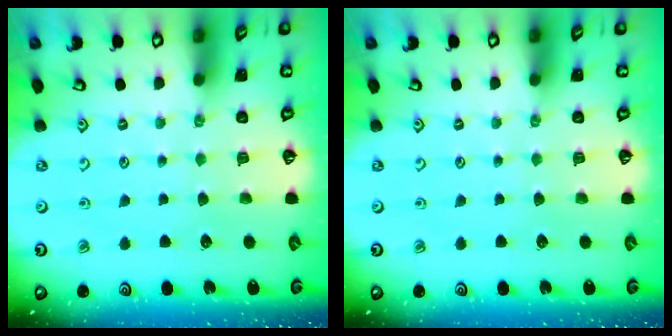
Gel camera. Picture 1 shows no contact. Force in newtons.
{"total": 0.0}